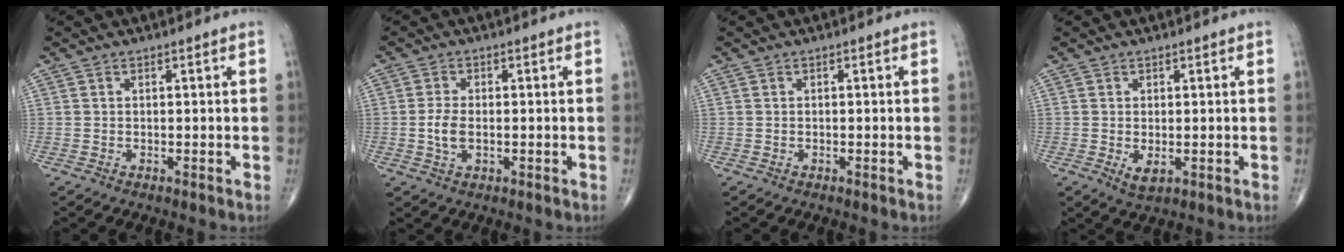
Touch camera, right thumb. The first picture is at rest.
{"total": 3.9, "force": [-0.5, 2.1, 3.3], "torque": [-0.067, -0.001, -0.011]}
{"total": 0.0}
{"total": 2.5, "force": [-0.4, 1.3, 2.1], "torque": [-0.031, -0.007, 0.000]}